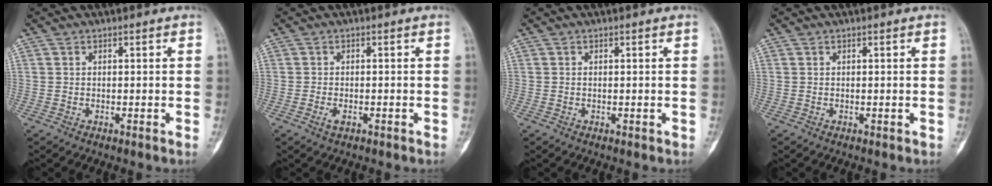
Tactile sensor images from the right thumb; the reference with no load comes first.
{"total": 1.0, "force": [-0.4, 0.6, 0.8], "torque": [-0.019, 0.002, -0.006]}
{"total": 0.0}
{"total": 0.0}